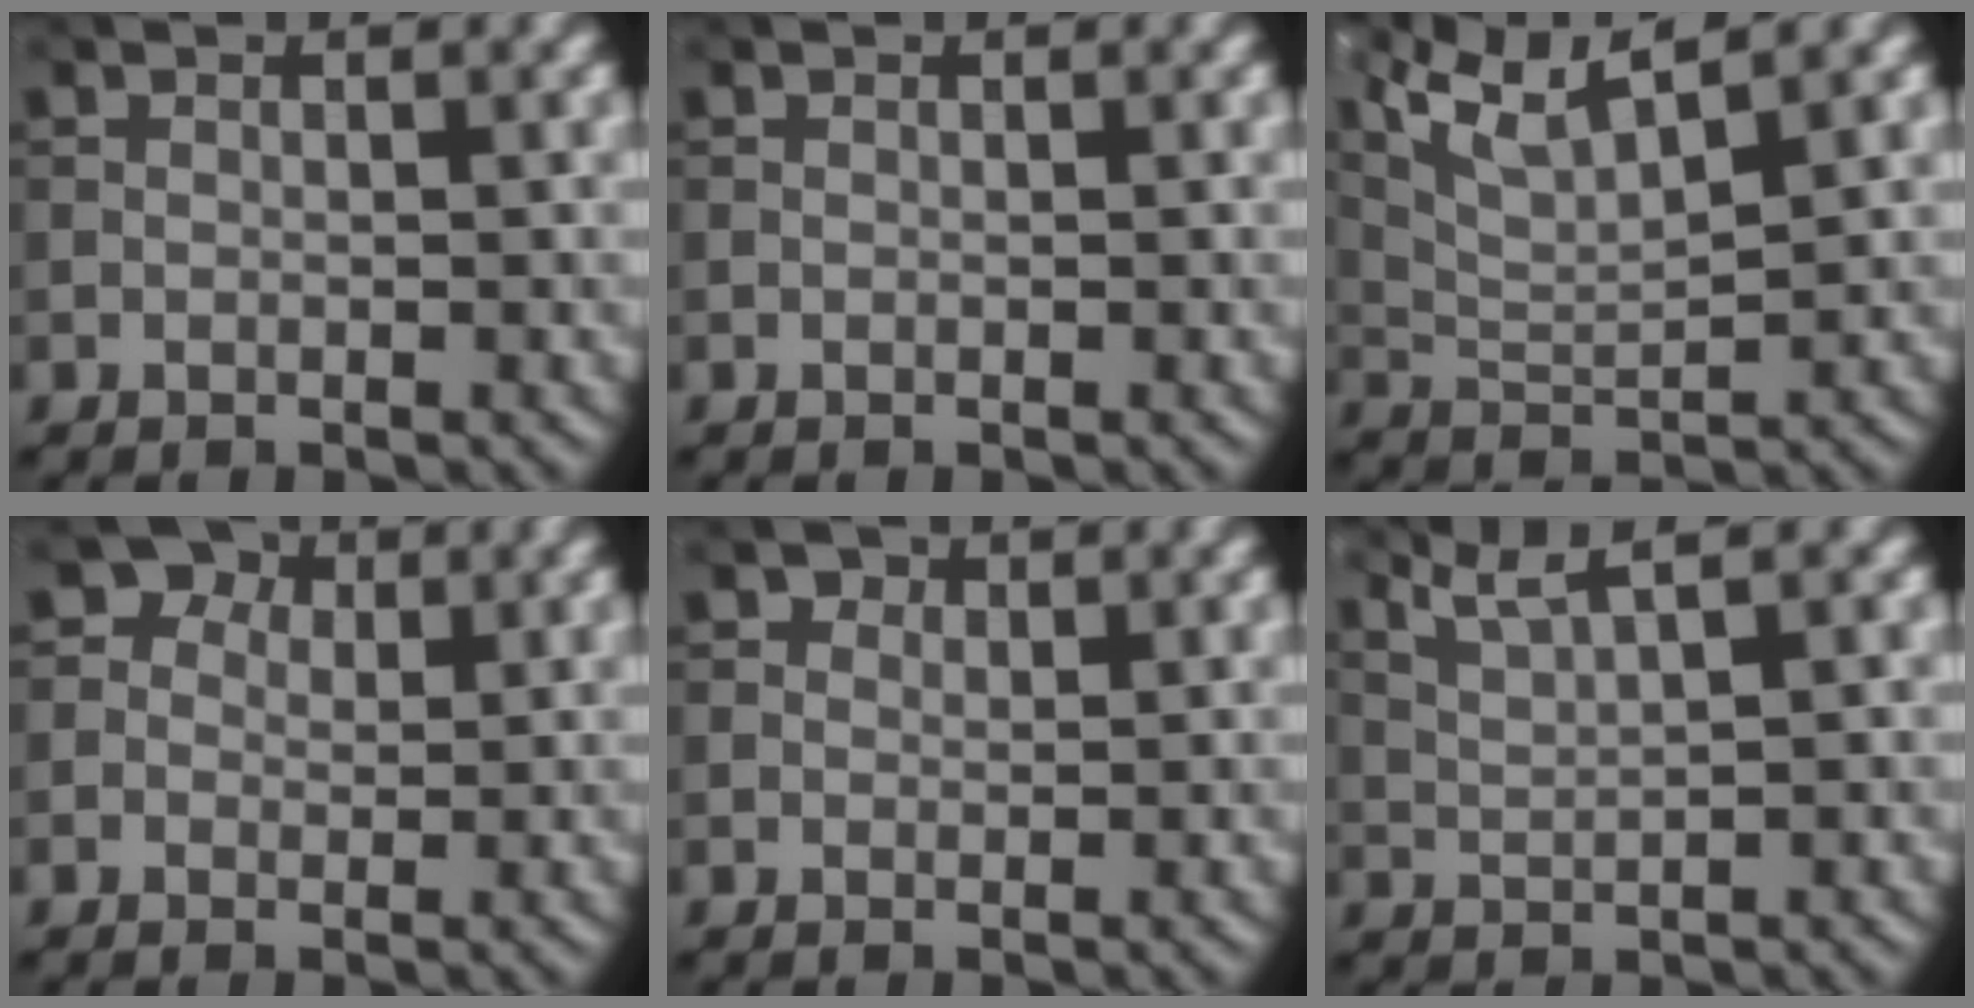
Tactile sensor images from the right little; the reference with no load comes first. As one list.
[{"total": 0.0}, {"total": 7.0, "force": [5.1, 1.3, 4.7], "torque": [-0.097, 0.015, 0.099]}, {"total": 2.6, "force": [0.8, 2.3, 1.0], "torque": [-0.011, 0.000, -0.004]}, {"total": 1.3, "force": [0.7, 1.0, 0.5], "torque": [-0.006, -0.003, 0.005]}, {"total": 3.4, "force": [2.4, 0.5, 2.4], "torque": [-0.046, 0.007, 0.053]}]